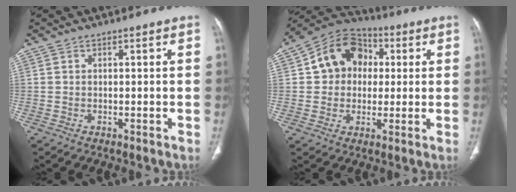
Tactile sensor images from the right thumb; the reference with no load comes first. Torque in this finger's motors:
{"motor_torque": [-0.37, 0.49, 0.20, -0.12, 0.28]}